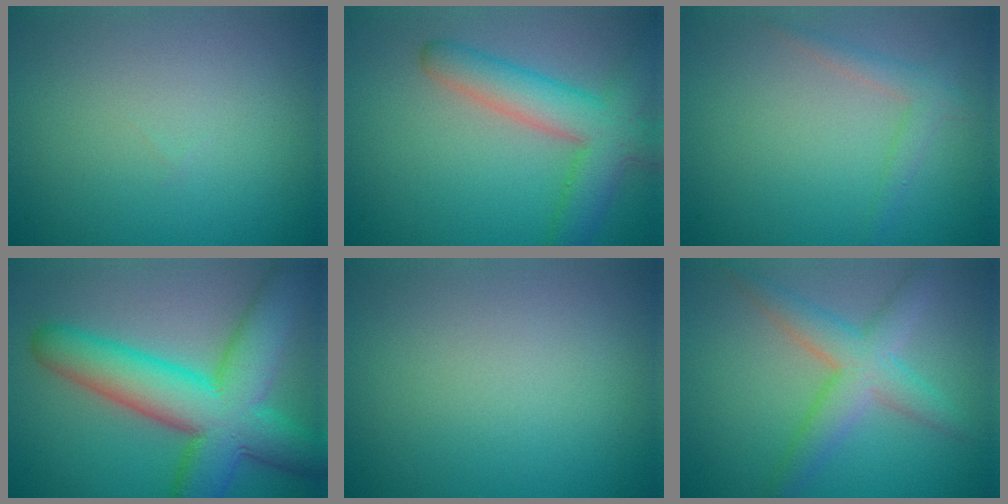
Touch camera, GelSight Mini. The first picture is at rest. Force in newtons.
{"total": 6.1, "press": 6.0, "slide": 0.3}
{"total": 1.8, "press": 1.8, "slide": 0.1}
{"total": 11.0, "press": 11.0, "slide": 0.4}
{"total": 0.0}
{"total": 4.5, "press": 4.5, "slide": 0.0}